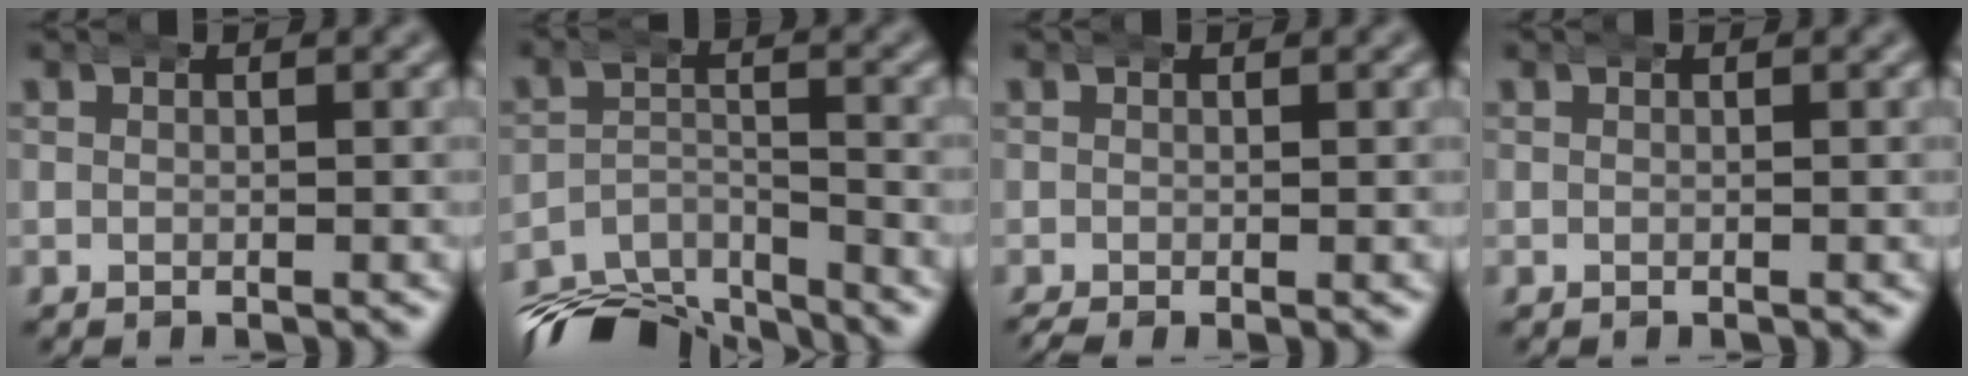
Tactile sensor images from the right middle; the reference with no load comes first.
{"total": 8.5, "force": [-7.6, 2.9, 2.4], "torque": [-0.024, -0.021, -0.128]}
{"total": 0.8, "force": [-0.6, 0.1, 0.4], "torque": [-0.008, -0.007, -0.006]}
{"total": 0.0}